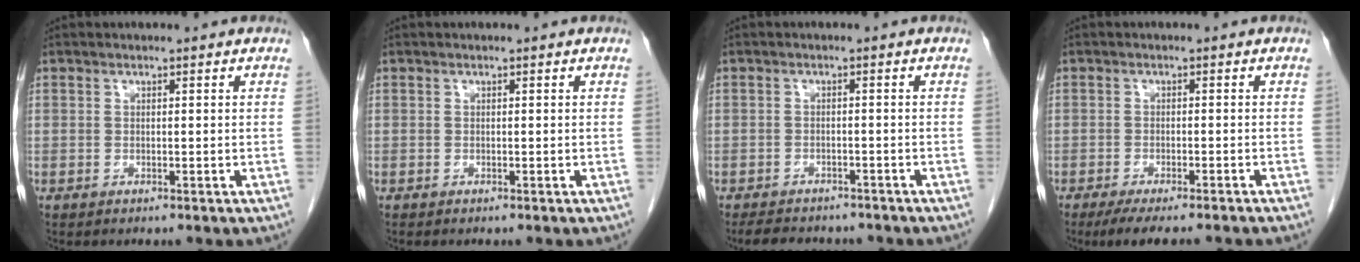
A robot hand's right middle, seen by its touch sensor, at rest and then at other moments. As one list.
[{"total": 0.0}, {"total": 7.4, "force": [-6.5, 2.7, 2.4], "torque": [-0.038, -0.002, -0.087]}, {"total": 8.1, "force": [-6.7, 0.5, 4.4], "torque": [-0.053, -0.013, -0.098]}]